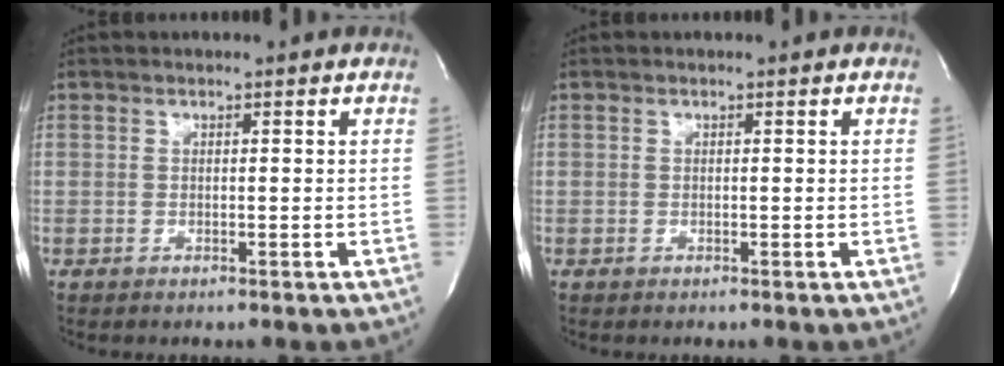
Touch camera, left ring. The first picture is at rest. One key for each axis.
{"total": 0.0}